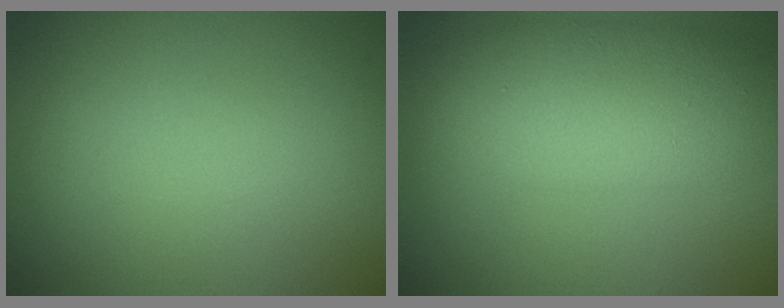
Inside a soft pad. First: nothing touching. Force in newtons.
{"total": 6.2, "press": 6.2, "slide": 0.0}